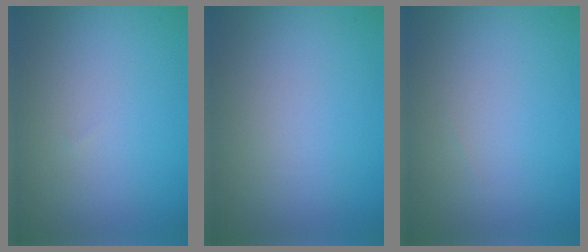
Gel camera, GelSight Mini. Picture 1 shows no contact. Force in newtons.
{"total": 0.0}
{"total": 0.0}